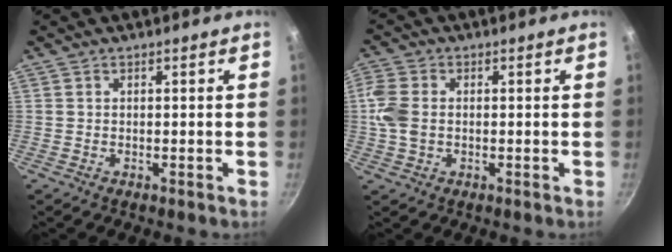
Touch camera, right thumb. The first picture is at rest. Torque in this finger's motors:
{"motor_torque": [0.59, 1.75, 1.06, 0.21, 0.11]}